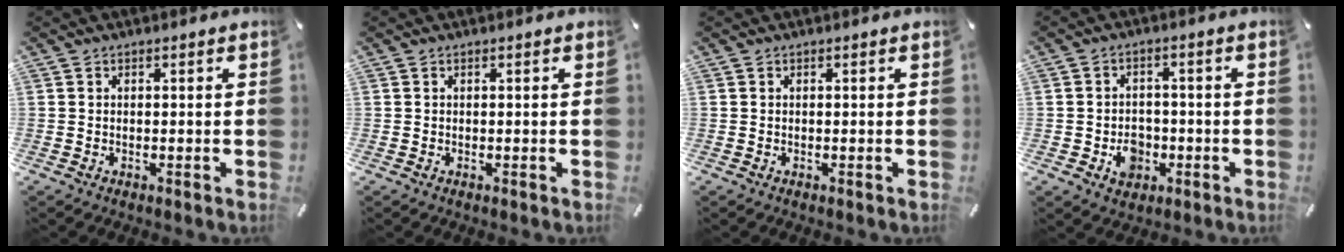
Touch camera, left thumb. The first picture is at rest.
{"total": 0.0}
{"total": 0.0}
{"total": 6.4, "force": [-2.0, 5.4, 2.8], "torque": [-0.035, 0.009, -0.034]}